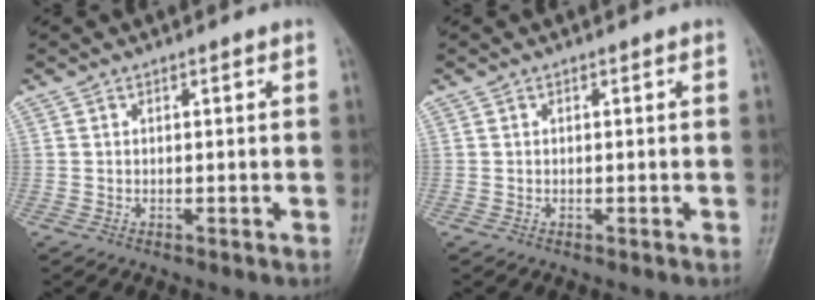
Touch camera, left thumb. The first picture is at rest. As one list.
[{"total": 0.0}]